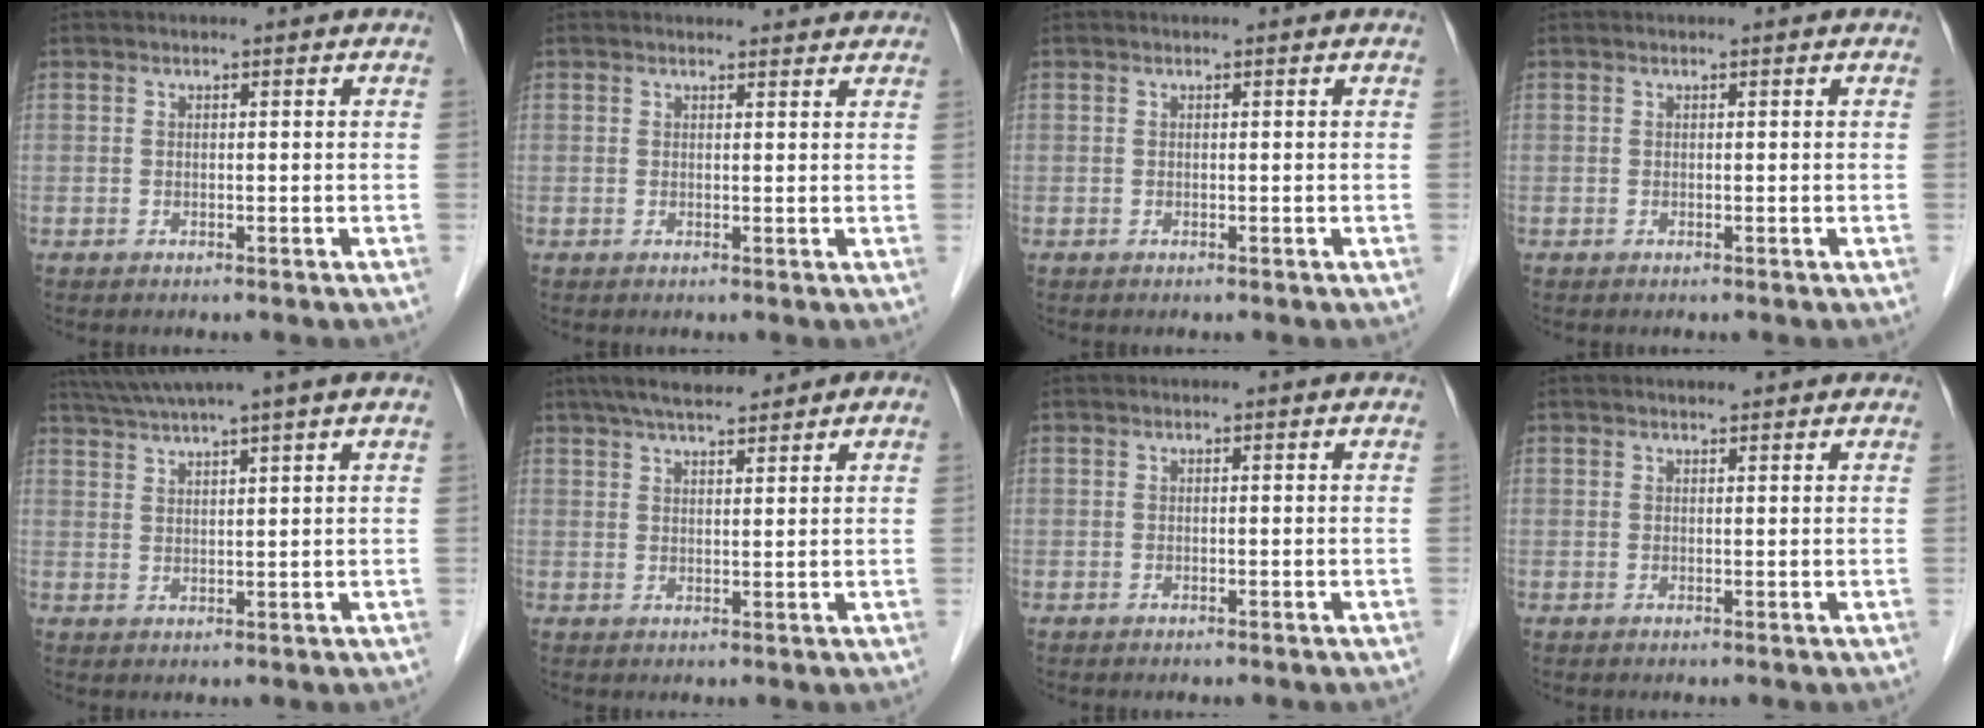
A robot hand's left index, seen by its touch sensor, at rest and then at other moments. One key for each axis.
{"total": 4.0, "fx": 3.9, "fy": 0.8, "fz": 0.4, "tx": -0.008, "ty": 0.008, "tz": 0.039}
{"total": 0.0}
{"total": 0.0}
{"total": 7.3, "fx": 5.9, "fy": -1.5, "fz": 4.0, "tx": -0.070, "ty": 0.024, "tz": 0.100}
{"total": 7.4, "fx": 5.9, "fy": 1.5, "fz": 4.2, "tx": -0.066, "ty": 0.023, "tz": 0.097}
{"total": 0.0}
{"total": 1.9, "fx": 1.6, "fy": 0.4, "fz": 0.9, "tx": -0.015, "ty": 0.013, "tz": 0.024}